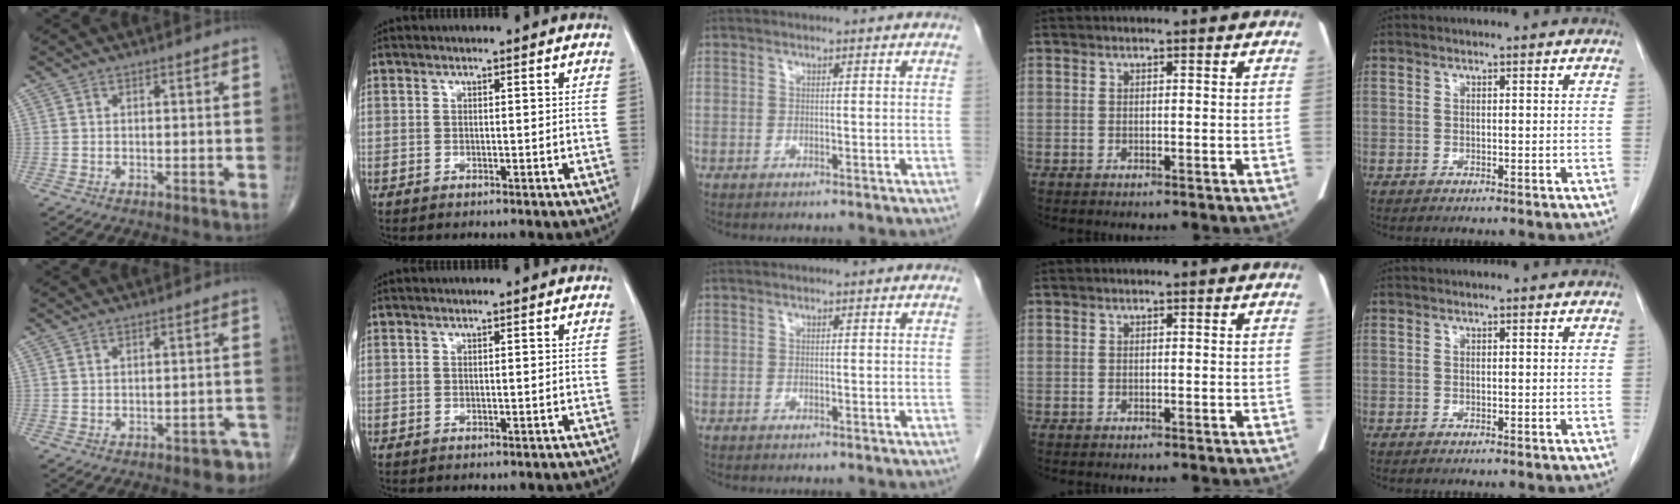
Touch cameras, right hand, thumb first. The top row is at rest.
{"thumb": {"total": 4.3, "force": [-3.1, 2.1, 2.1], "torque": [-0.008, 0.026, -0.035]}}